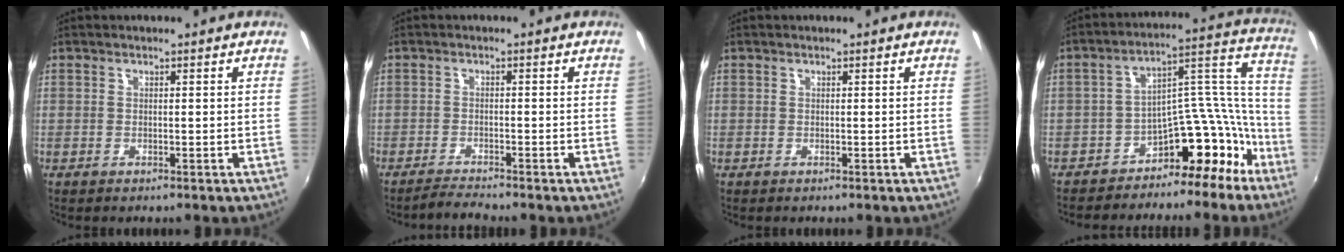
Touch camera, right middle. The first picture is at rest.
{"total": 2.7, "force": [-2.6, -0.3, 0.4], "torque": [-0.021, -0.006, -0.054]}
{"total": 0.0}
{"total": 14.3, "force": [-10.9, 7.2, 5.8], "torque": [-0.075, 0.077, -0.163]}